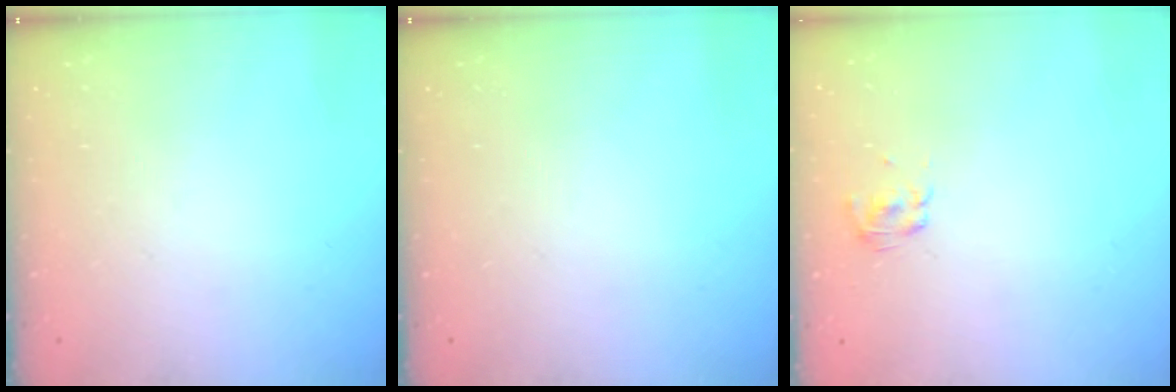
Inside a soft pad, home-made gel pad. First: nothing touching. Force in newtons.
{"total": 0.0}
{"total": 2.7, "press": 2.4, "slide": 1.2}